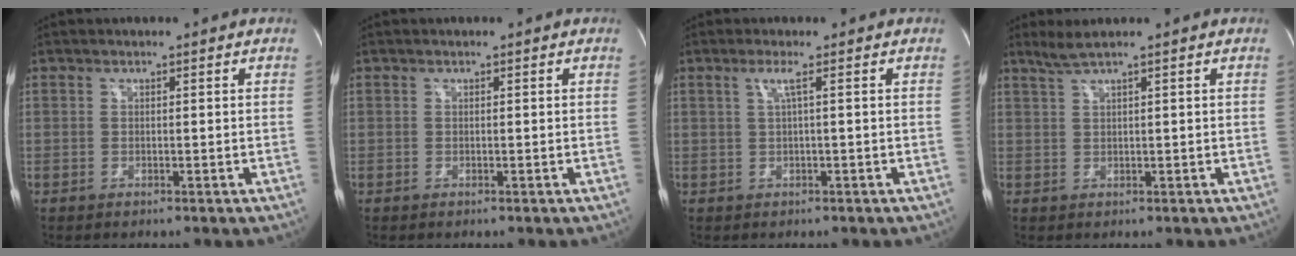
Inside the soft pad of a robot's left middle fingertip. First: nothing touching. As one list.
[{"total": 0.0}, {"total": 1.8, "force": [0.5, -0.7, 1.6], "torque": [-0.042, 0.001, 0.015]}, {"total": 2.4, "force": [1.8, -0.6, 1.5], "torque": [-0.043, 0.008, 0.044]}]